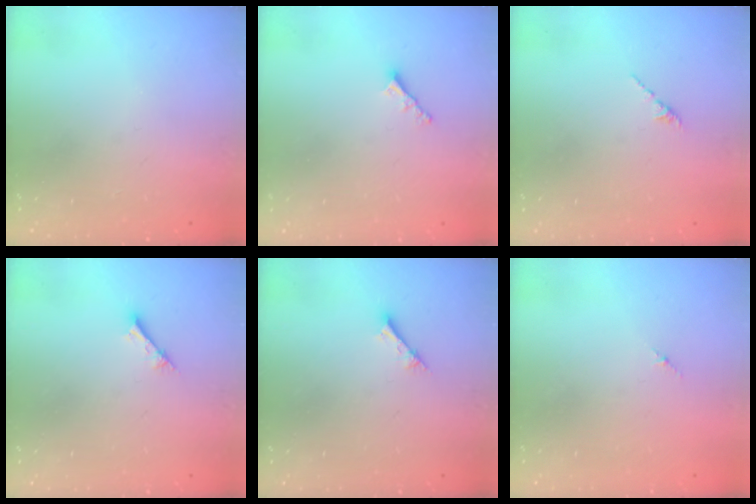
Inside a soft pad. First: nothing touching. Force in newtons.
{"total": 2.3, "press": 2.3, "slide": 0.1}
{"total": 1.6, "press": 1.5, "slide": 0.6}
{"total": 1.6, "press": 1.6, "slide": 0.2}
{"total": 1.6, "press": 1.6, "slide": 0.2}
{"total": 1.8, "press": 1.7, "slide": 0.6}